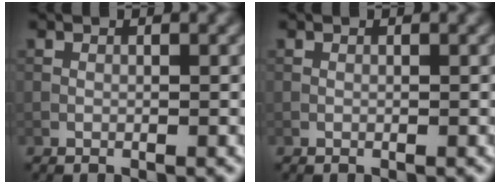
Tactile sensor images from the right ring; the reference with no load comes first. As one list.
[{"total": 0.0}]